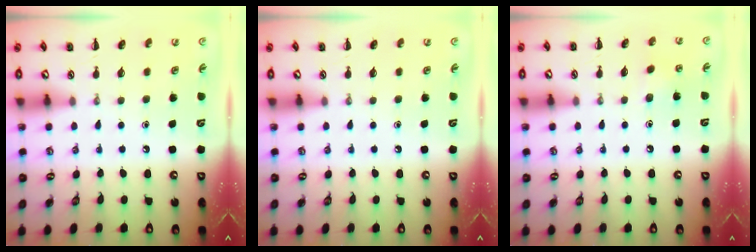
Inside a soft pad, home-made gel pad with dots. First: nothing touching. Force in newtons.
{"total": 0.0}
{"total": 5.5, "press": 5.2, "slide": 1.5}